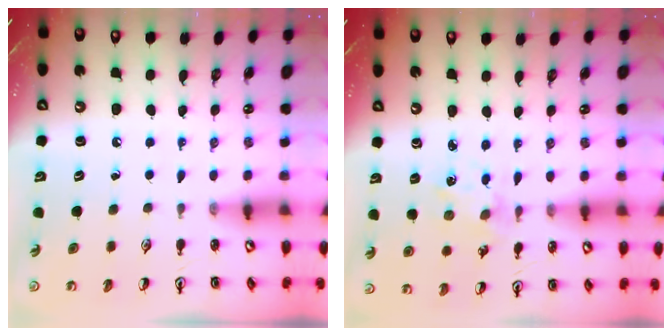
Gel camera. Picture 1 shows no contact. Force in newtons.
{"total": 1.1, "press": 1.1, "slide": 0.2}